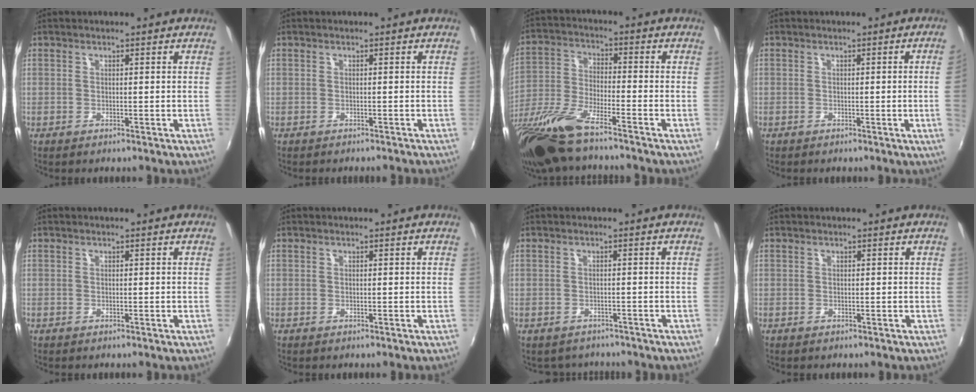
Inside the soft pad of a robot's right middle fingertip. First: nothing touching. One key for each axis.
{"total": 1.5, "fx": -1.4, "fy": 0.3, "fz": 0.5, "tx": -0.015, "ty": -0.009, "tz": -0.019}
{"total": 15.0, "fx": -11.5, "fy": 2.4, "fz": 9.3, "tx": -0.201, "ty": -0.041, "tz": -0.225}
{"total": 3.2, "fx": -0.1, "fy": -1.7, "fz": 2.6, "tx": -0.041, "ty": -0.012, "tz": 0.004}
{"total": 0.0}
{"total": 0.0}
{"total": 3.4, "fx": -2.9, "fy": 1.6, "fz": 0.3, "tx": -0.013, "ty": -0.008, "tz": -0.040}
{"total": 0.0}